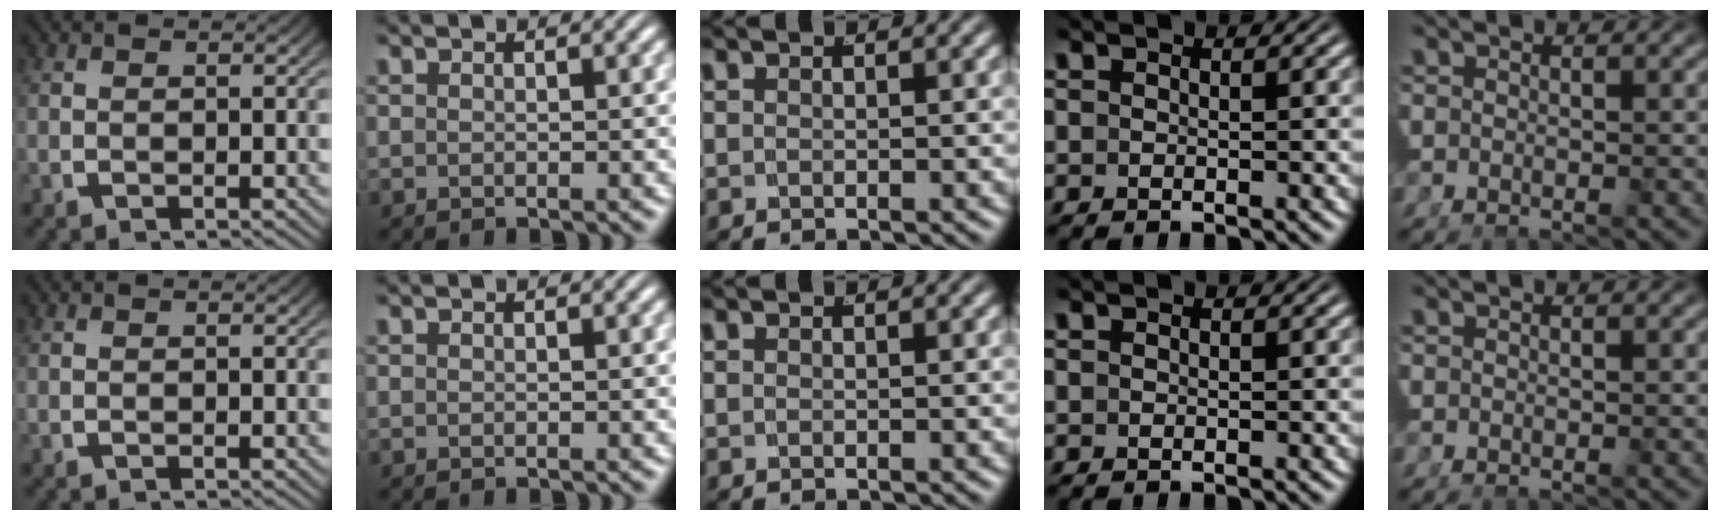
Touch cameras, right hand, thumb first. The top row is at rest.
{}